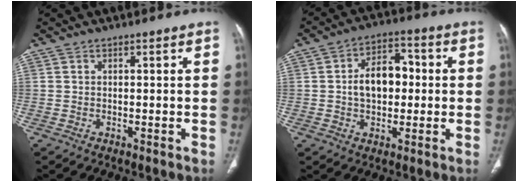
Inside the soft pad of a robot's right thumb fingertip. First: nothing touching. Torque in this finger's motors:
{"motor_torque": [0.90, 2.24, 1.05, -0.05, 0.06]}